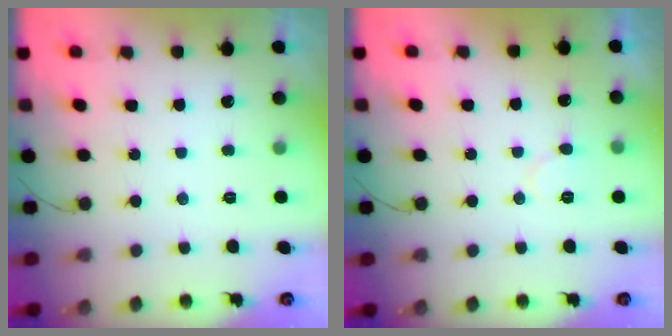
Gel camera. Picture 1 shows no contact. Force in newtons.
{"total": 5.5, "press": 5.5, "slide": 0.7}